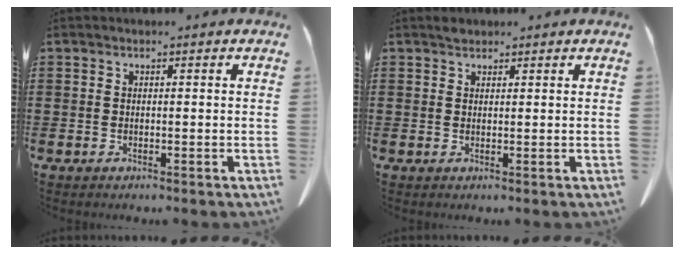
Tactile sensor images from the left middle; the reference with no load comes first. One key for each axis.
{"total": 1.1, "fx": 0.9, "fy": 0.5, "fz": 0.1, "tx": -0.004, "ty": 0.003, "tz": 0.018}